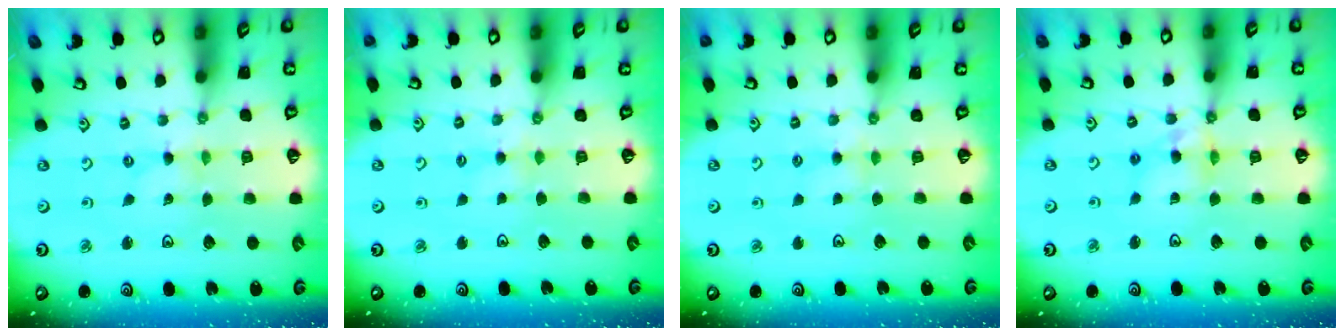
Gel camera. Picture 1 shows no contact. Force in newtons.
{"total": 2.3, "press": 2.3, "slide": 0.4}
{"total": 3.1, "press": 3.1, "slide": 0.3}
{"total": 7.9, "press": 7.9, "slide": 0.6}